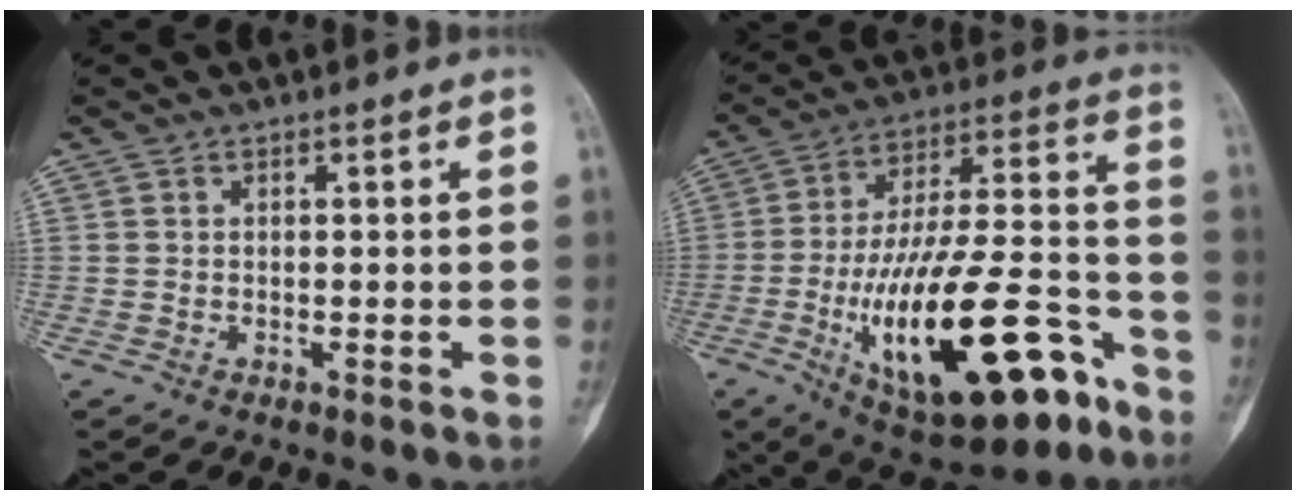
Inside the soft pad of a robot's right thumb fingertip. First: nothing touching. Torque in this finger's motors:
{"motor_torque": [0.10, 0.92, 2.23, -0.54, 0.29]}